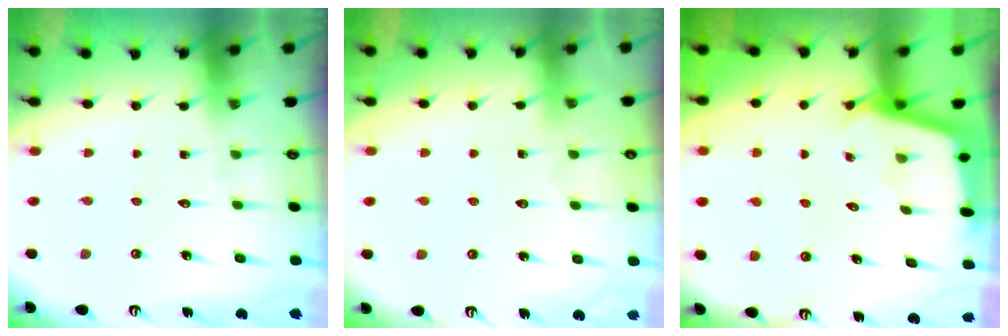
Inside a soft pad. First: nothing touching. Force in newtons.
{"total": 2.5, "press": 2.5, "slide": 0.4}
{"total": 2.4, "press": 2.4, "slide": 0.1}